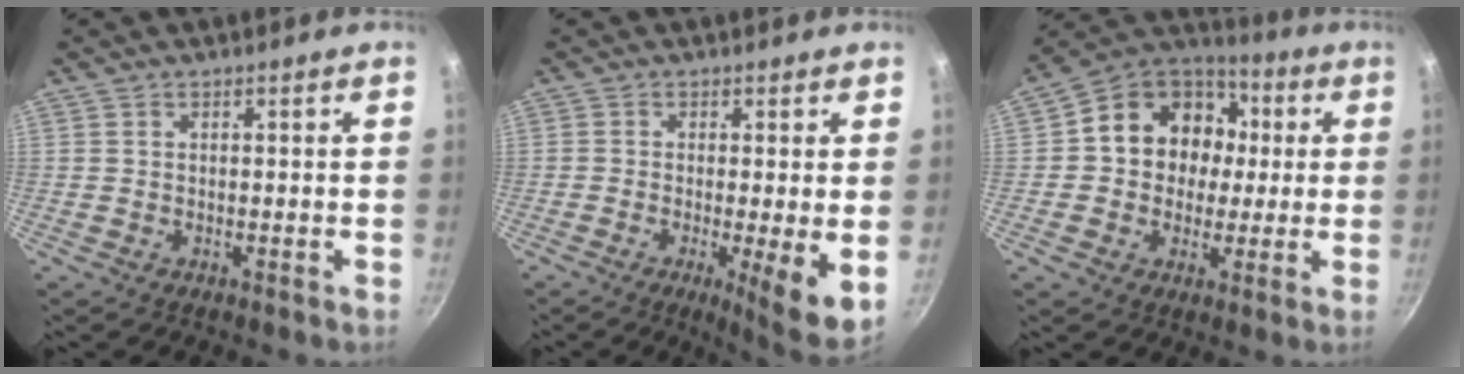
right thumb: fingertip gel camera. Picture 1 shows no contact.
{"total": 8.3, "force": [-1.2, 1.3, 8.1], "torque": [-0.119, -0.016, -0.016]}
{"total": 16.2, "force": [1.7, 13.7, 8.4], "torque": [-0.096, 0.032, 0.013]}